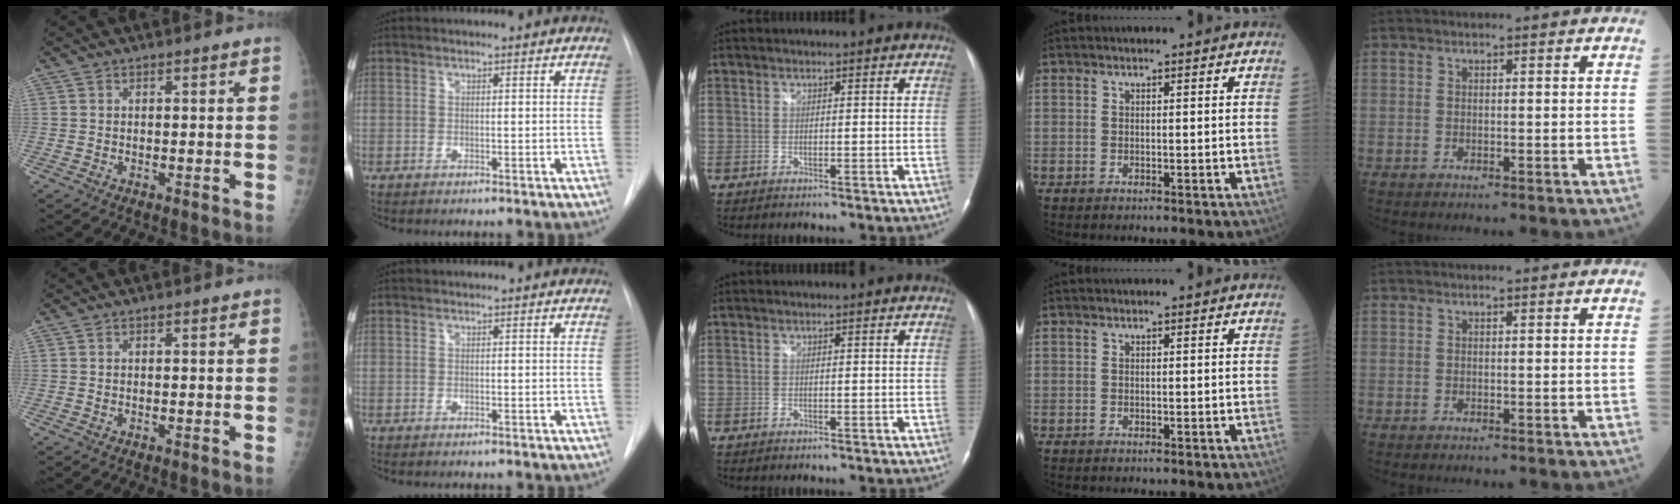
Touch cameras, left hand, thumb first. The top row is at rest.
{}